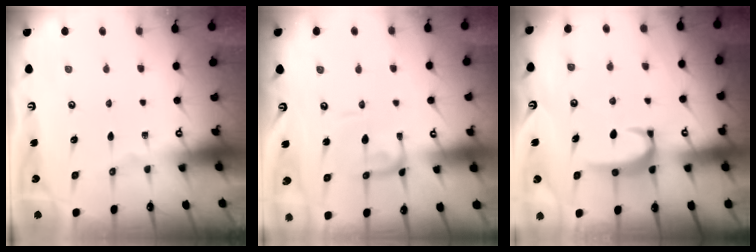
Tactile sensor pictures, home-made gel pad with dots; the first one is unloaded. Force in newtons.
{"total": 0.9, "press": 0.8, "slide": 0.3}
{"total": 2.8, "press": 2.8, "slide": 0.5}